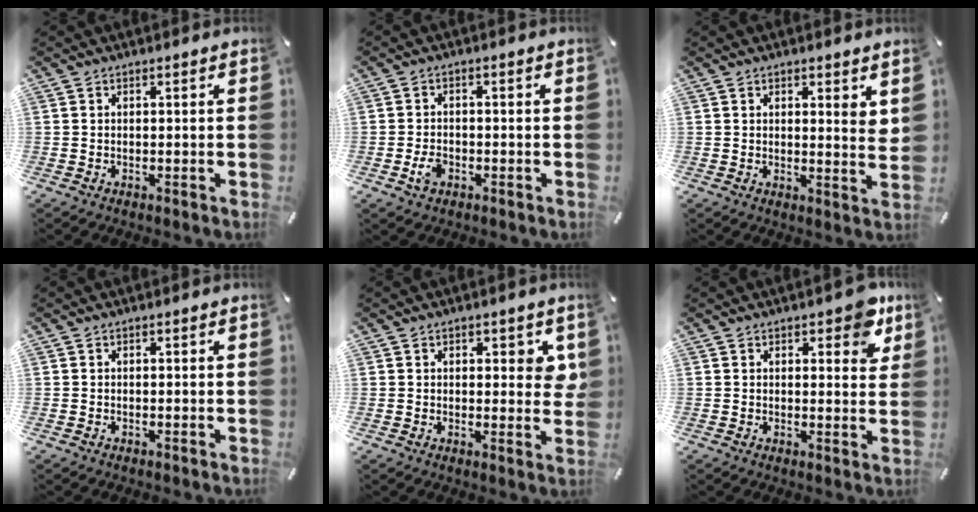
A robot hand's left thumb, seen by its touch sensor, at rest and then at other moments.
{"total": 3.3, "force": [-1.3, 2.2, 2.0], "torque": [-0.041, 0.004, -0.024]}
{"total": 3.4, "force": [2.3, 1.0, 2.3], "torque": [-0.026, -0.017, 0.035]}
{"total": 0.0}
{"total": 4.2, "force": [1.6, 2.4, 3.1], "torque": [-0.030, -0.006, 0.021]}
{"total": 6.5, "force": [4.1, 3.5, 3.6], "torque": [-0.032, -0.017, 0.067]}